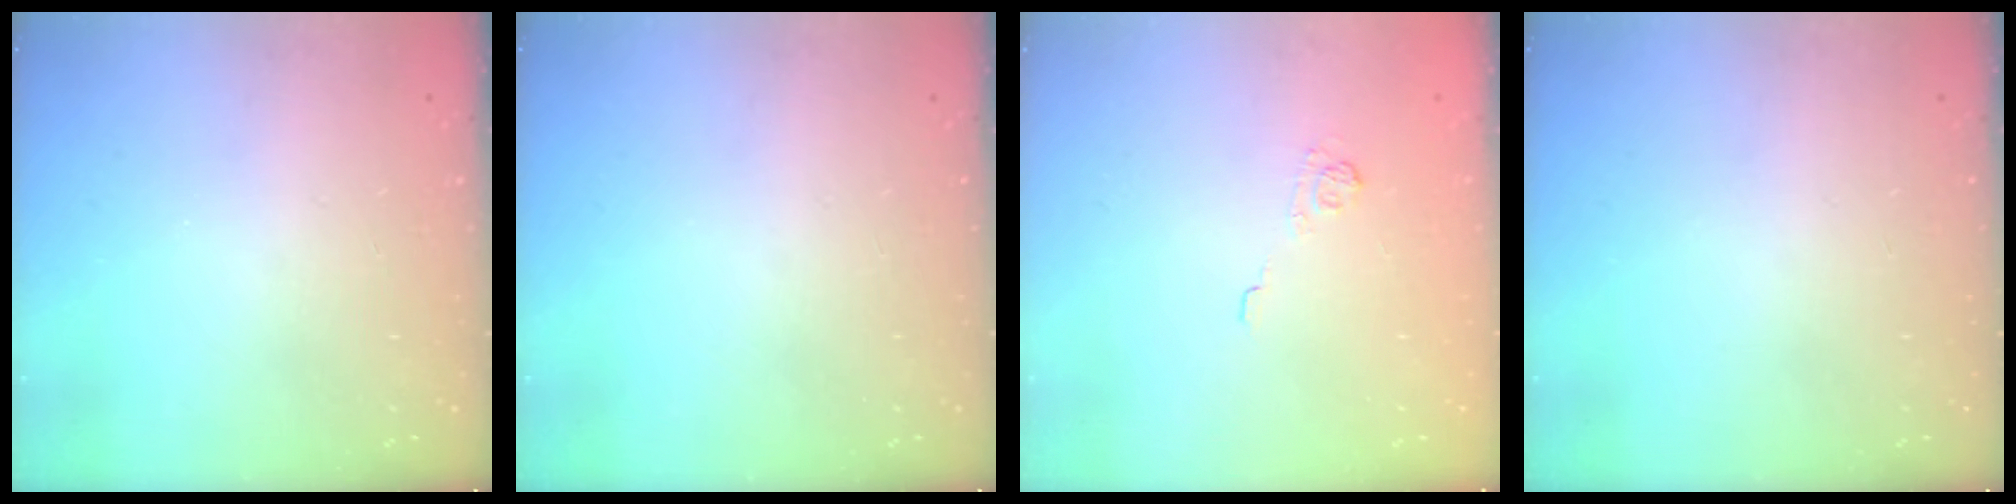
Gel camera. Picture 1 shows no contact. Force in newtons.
{"total": 0.0}
{"total": 3.8, "press": 3.5, "slide": 1.4}
{"total": 0.0}